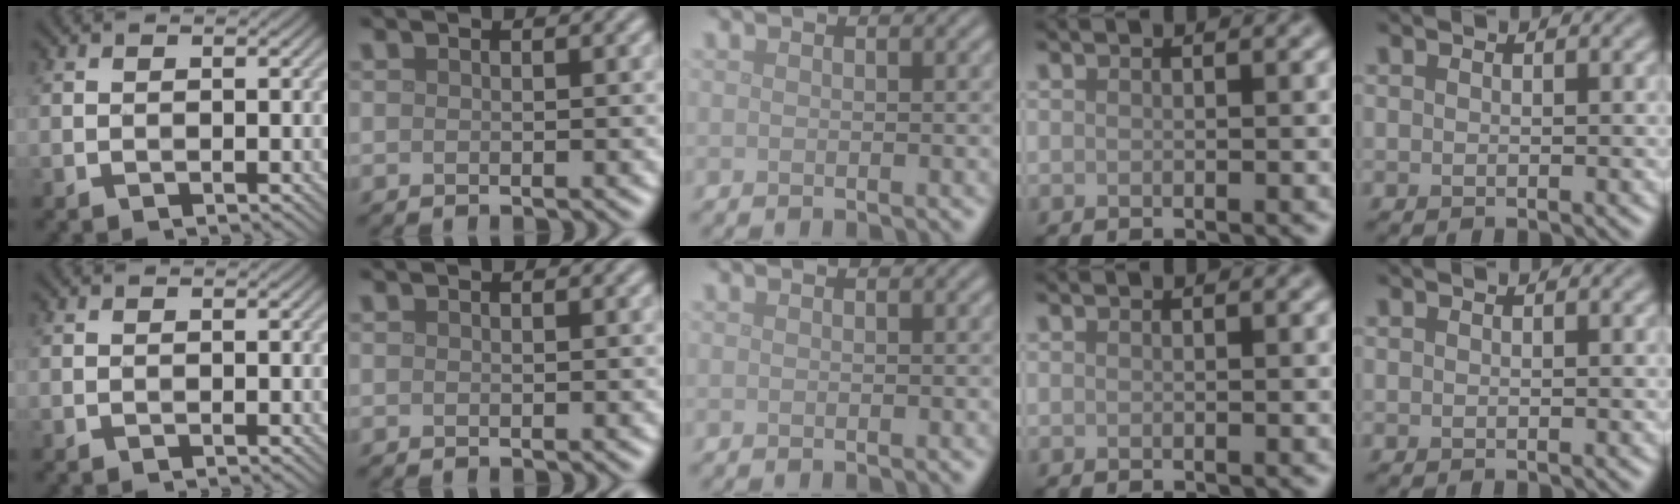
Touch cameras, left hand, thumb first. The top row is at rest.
{}